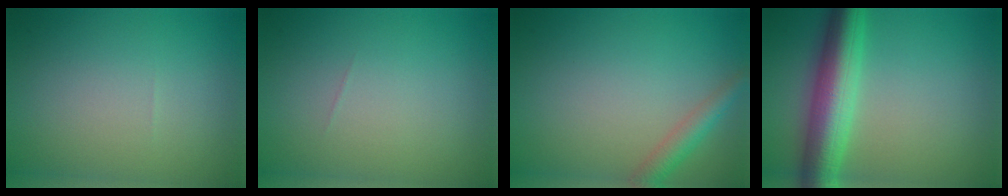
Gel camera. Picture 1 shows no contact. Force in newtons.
{"total": 0.0}
{"total": 2.3, "press": 2.3, "slide": 0.1}
{"total": 7.2, "press": 7.2, "slide": 0.0}